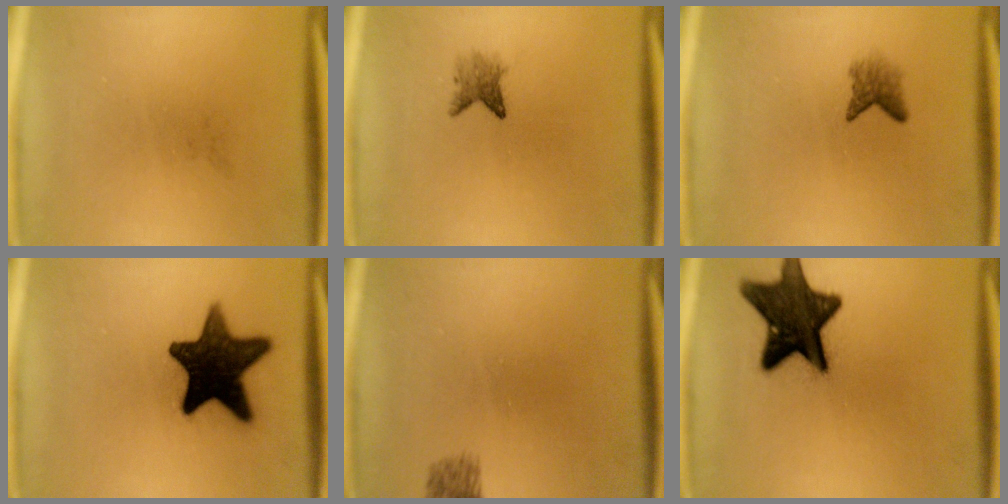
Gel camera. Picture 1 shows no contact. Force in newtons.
{"total": 2.2}
{"total": 2.2}
{"total": 15.8}
{"total": 1.9}
{"total": 15.5}